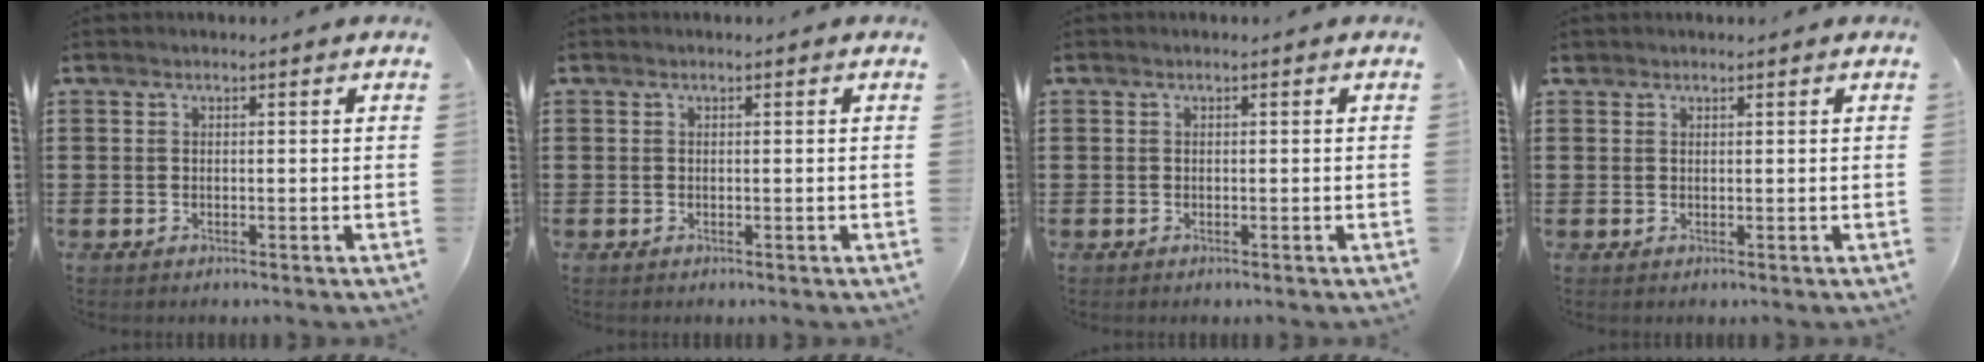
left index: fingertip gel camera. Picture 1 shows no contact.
{"total": 0.0}
{"total": 0.0}
{"total": 0.8, "force": [0.8, 0.3, 0.1], "torque": [-0.003, 0.003, 0.015]}